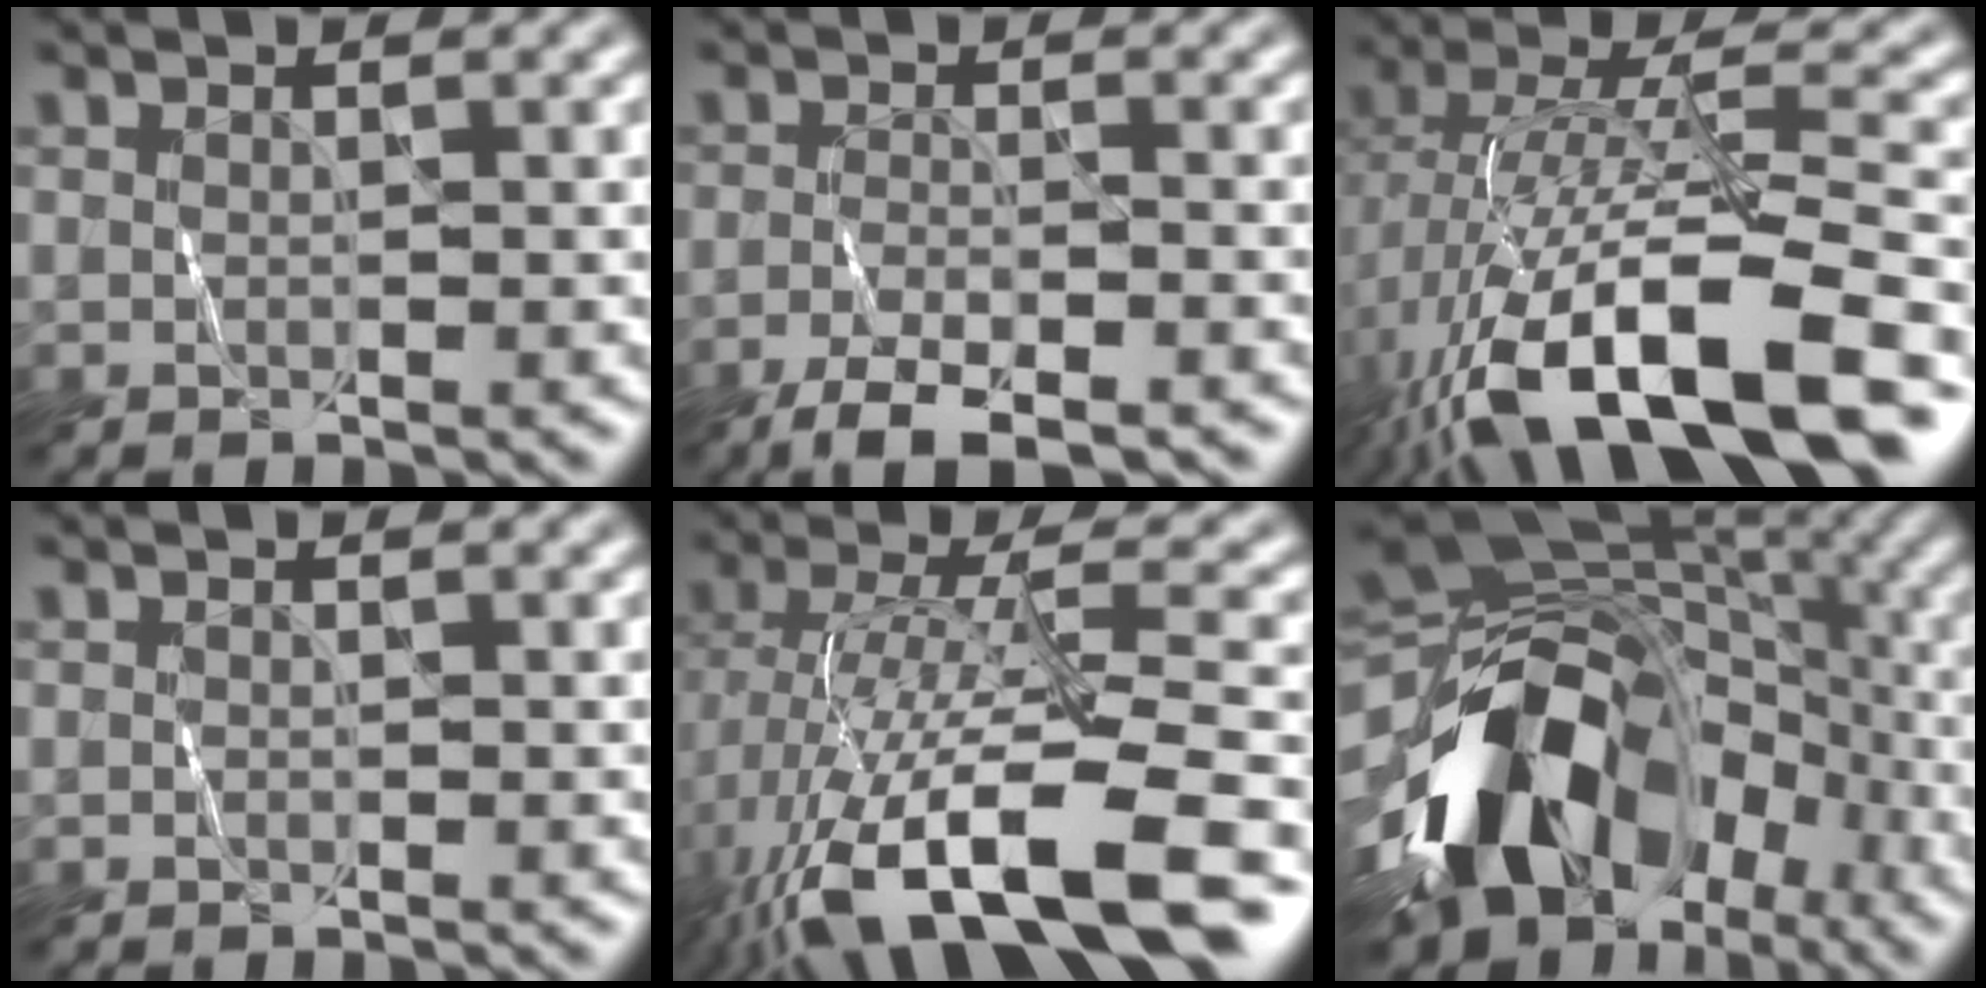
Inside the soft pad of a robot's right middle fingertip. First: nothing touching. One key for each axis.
{"total": 4.3, "fx": -3.4, "fy": 0.6, "fz": 2.4, "tx": -0.049, "ty": -0.008, "tz": -0.067}
{"total": 16.1, "fx": -8.1, "fy": 6.1, "fz": 12.5, "tx": -0.237, "ty": -0.001, "tz": -0.135}
{"total": 0.0}
{"total": 14.9, "fx": -7.3, "fy": 4.7, "fz": 12.1, "tx": -0.232, "ty": -0.004, "tz": -0.110}
{"total": 14.2, "fx": -6.3, "fy": 9.6, "fz": 8.3, "tx": -0.144, "ty": 0.006, "tz": -0.118}